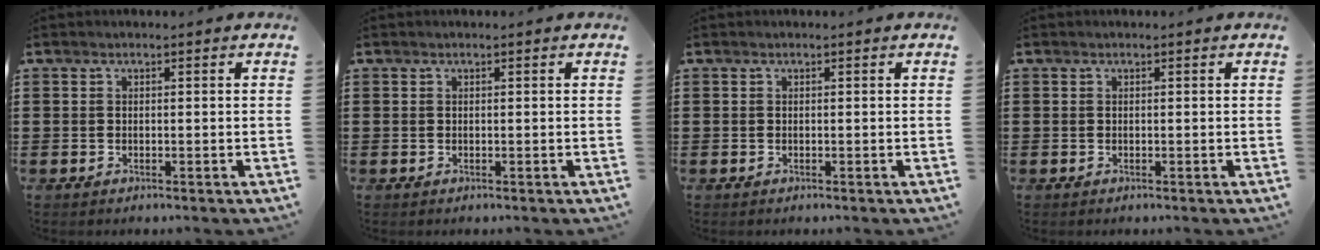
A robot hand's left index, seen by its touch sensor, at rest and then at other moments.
{"total": 0.0}
{"total": 0.0}
{"total": 0.0}